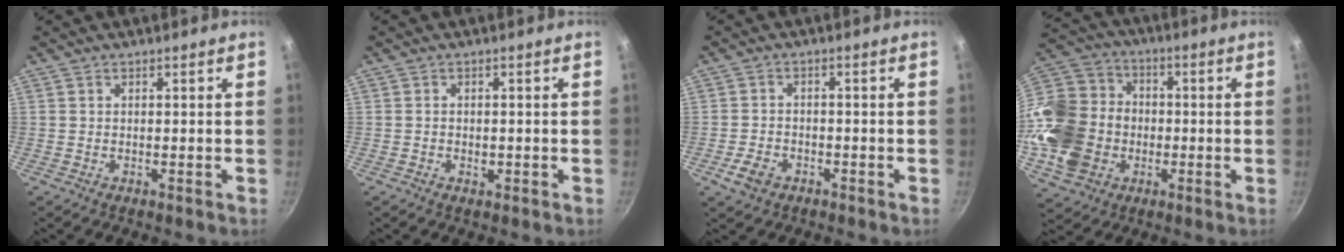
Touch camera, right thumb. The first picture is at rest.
{"total": 1.4, "force": [-0.5, 1.0, 0.9], "torque": [-0.013, 0.002, -0.008]}
{"total": 4.4, "force": [-2.3, 2.9, 2.3], "torque": [-0.042, 0.018, -0.042]}
{"total": 20.4, "force": [-3.9, 16.7, 11.0], "torque": [-0.212, 0.043, -0.064]}